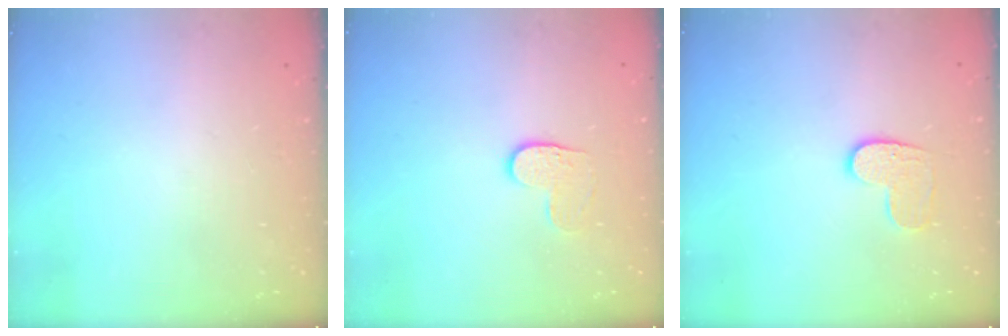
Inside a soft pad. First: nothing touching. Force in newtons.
{"total": 4.0, "press": 4.0, "slide": 0.4}
{"total": 7.0, "press": 7.0, "slide": 0.2}